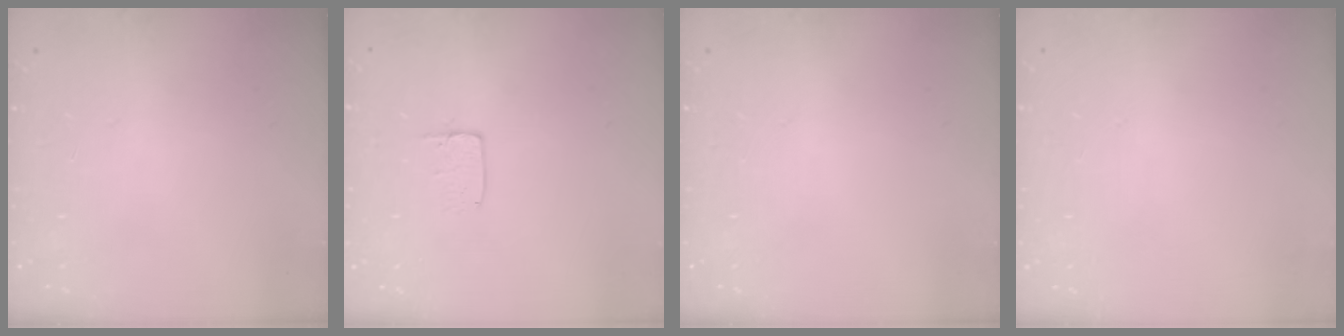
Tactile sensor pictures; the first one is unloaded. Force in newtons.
{"total": 3.4, "press": 3.4, "slide": 0.3}
{"total": 0.0}
{"total": 0.0}